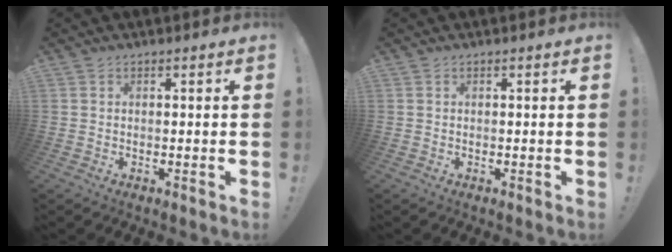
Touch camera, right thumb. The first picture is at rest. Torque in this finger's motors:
{"motor_torque": [0.00, 0.00, 0.01, -0.01, 0.00]}